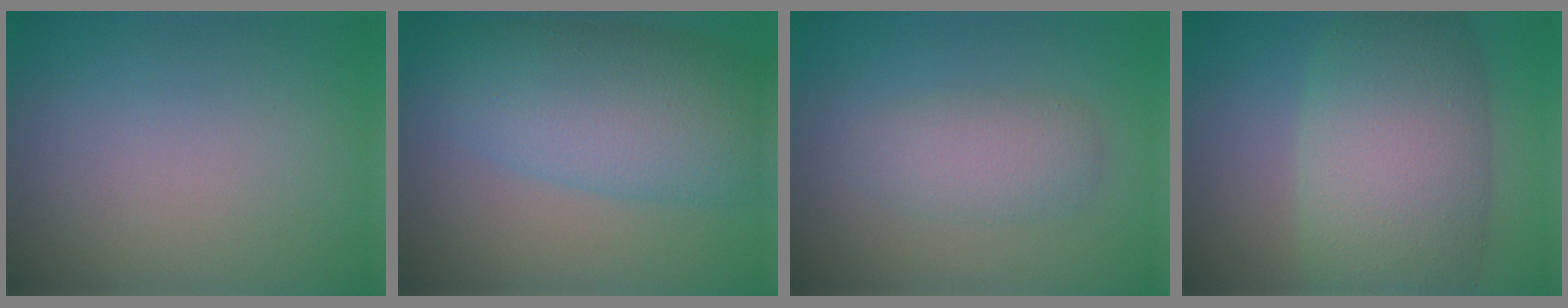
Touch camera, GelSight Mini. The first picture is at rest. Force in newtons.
{"total": 8.9, "press": 8.9, "slide": 0.1}
{"total": 3.0, "press": 3.0, "slide": 0.1}
{"total": 10.6, "press": 10.6, "slide": 0.5}